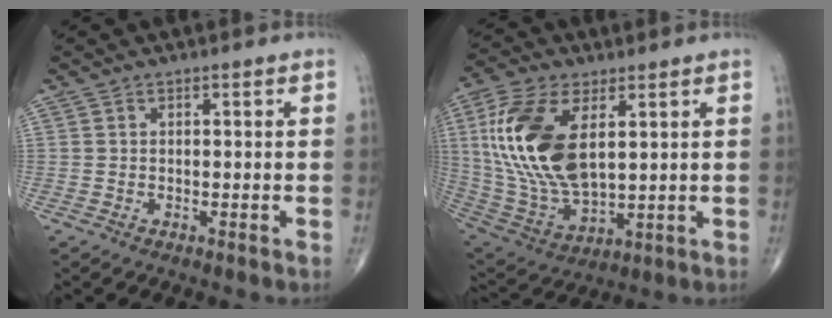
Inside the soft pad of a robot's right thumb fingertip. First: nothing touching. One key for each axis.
{"total": 20.4, "fx": 4.8, "fy": 10.5, "fz": 16.8, "tx": -0.352, "ty": -0.023, "tz": 0.096}